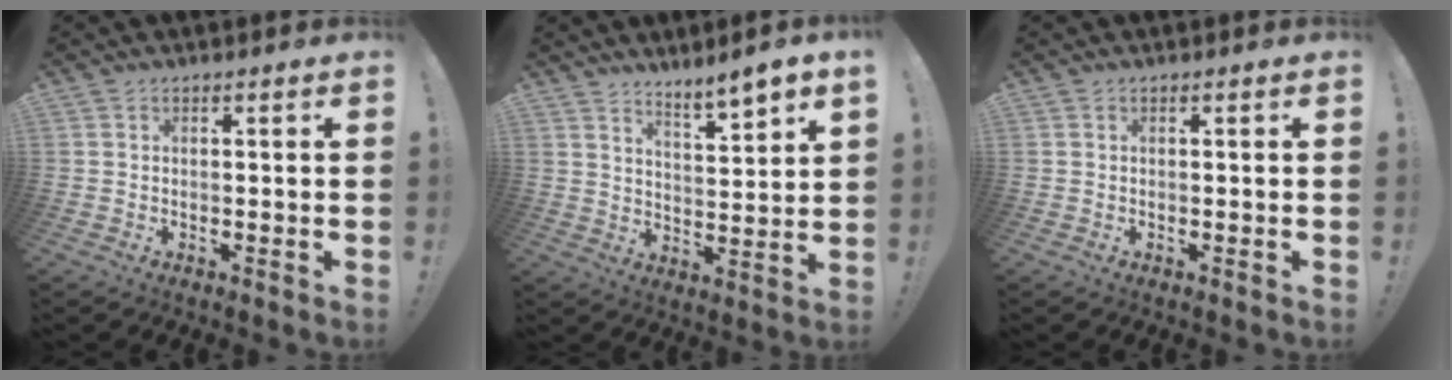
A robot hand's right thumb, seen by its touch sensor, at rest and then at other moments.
{"total": 6.6, "force": [5.8, -0.1, 3.2], "torque": [-0.047, -0.050, 0.097]}
{"total": 0.0}